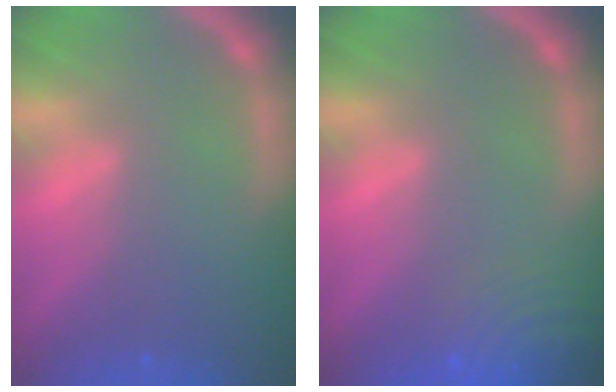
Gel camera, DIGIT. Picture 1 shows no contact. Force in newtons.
{"total": 9.0}